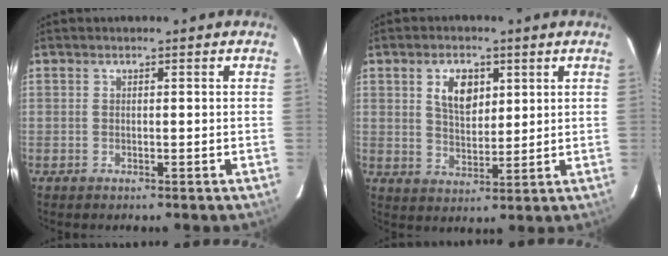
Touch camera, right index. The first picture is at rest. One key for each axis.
{"total": 6.7, "fx": 2.7, "fy": 3.8, "fz": 4.8, "tx": -0.084, "ty": 0.007, "tz": 0.055}